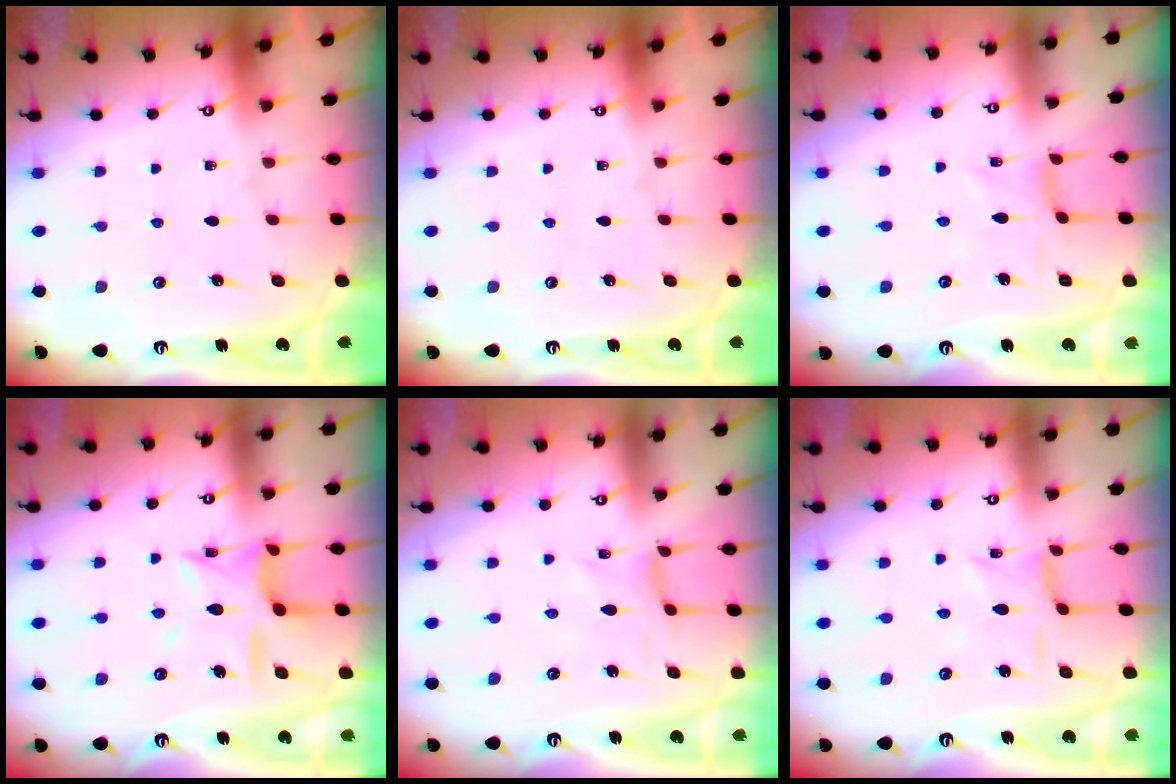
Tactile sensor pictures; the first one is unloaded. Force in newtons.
{"total": 0.0}
{"total": 1.1, "press": 1.0, "slide": 0.5}
{"total": 12.3, "press": 12.3, "slide": 0.9}
{"total": 0.0}
{"total": 2.0, "press": 2.0, "slide": 0.3}